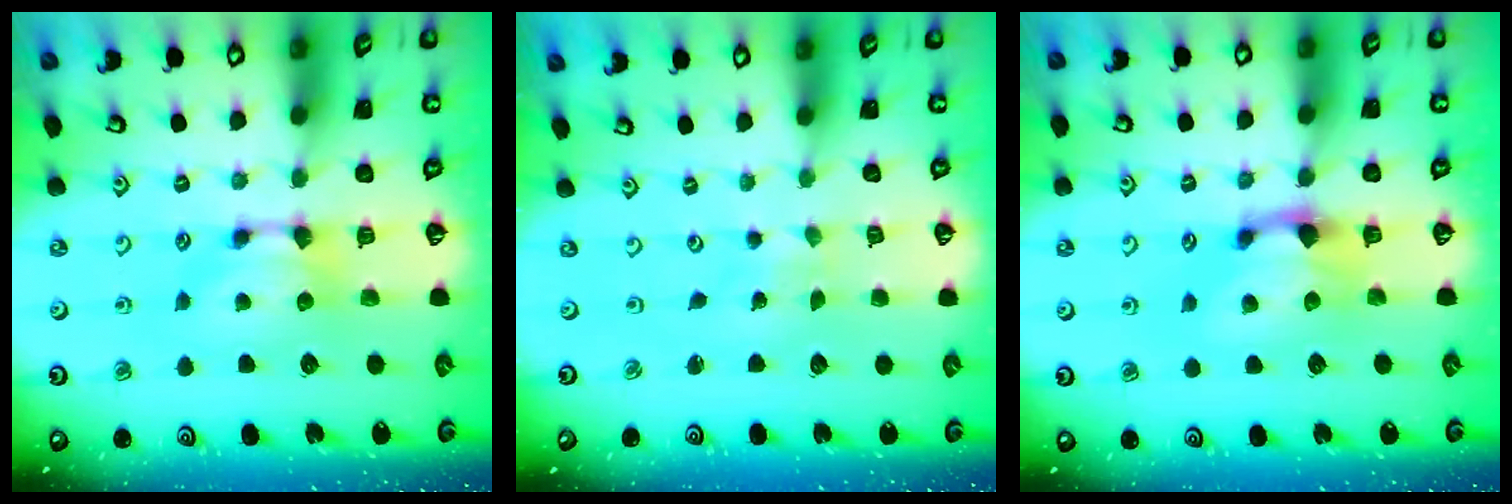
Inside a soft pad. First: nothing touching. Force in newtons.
{"total": 5.9, "press": 5.9, "slide": 0.3}
{"total": 1.4, "press": 0.9, "slide": 1.1}